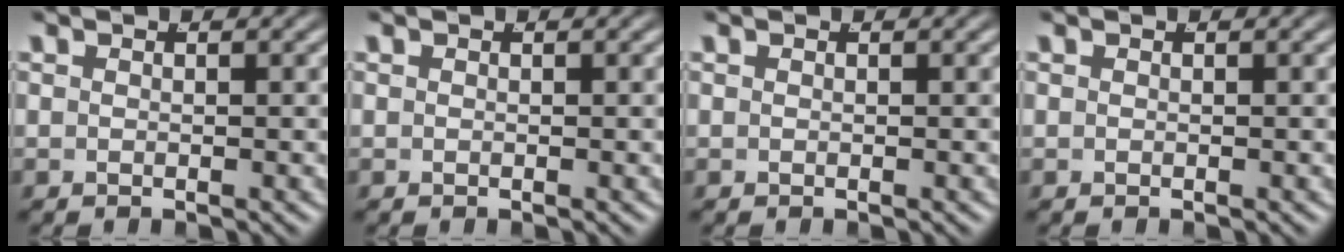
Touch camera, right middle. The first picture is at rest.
{"total": 0.0}
{"total": 0.0}
{"total": 0.0}